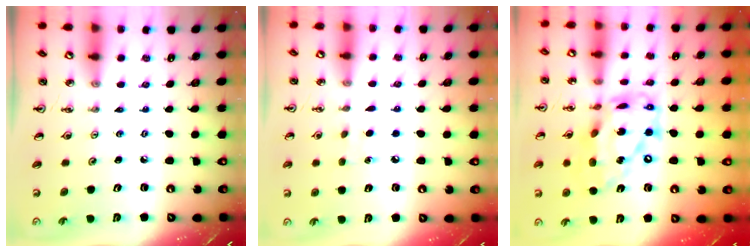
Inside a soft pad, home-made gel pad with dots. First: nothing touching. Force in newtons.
{"total": 5.4, "press": 5.3, "slide": 0.5}
{"total": 20.3, "press": 20.2, "slide": 1.6}